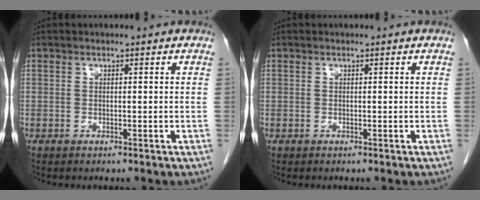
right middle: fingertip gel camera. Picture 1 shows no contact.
{"total": 0.0}